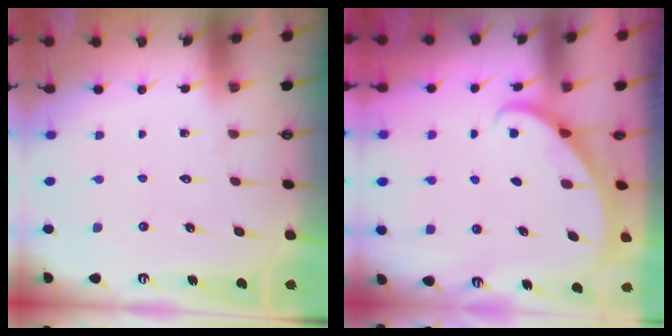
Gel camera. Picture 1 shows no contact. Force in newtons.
{"total": 2.0, "press": 2.0, "slide": 0.1}